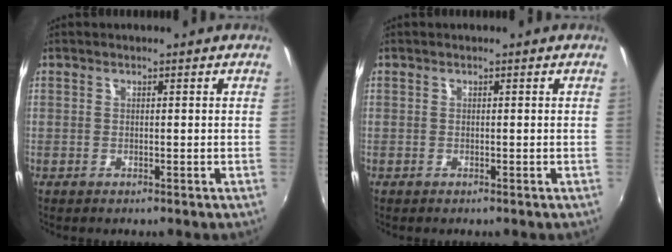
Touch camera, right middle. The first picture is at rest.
{"total": 0.0}